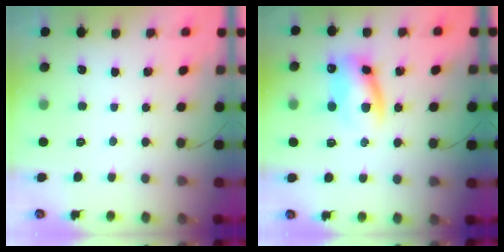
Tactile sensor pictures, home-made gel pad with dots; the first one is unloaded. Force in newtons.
{"total": 11.5, "press": 11.3, "slide": 2.1}